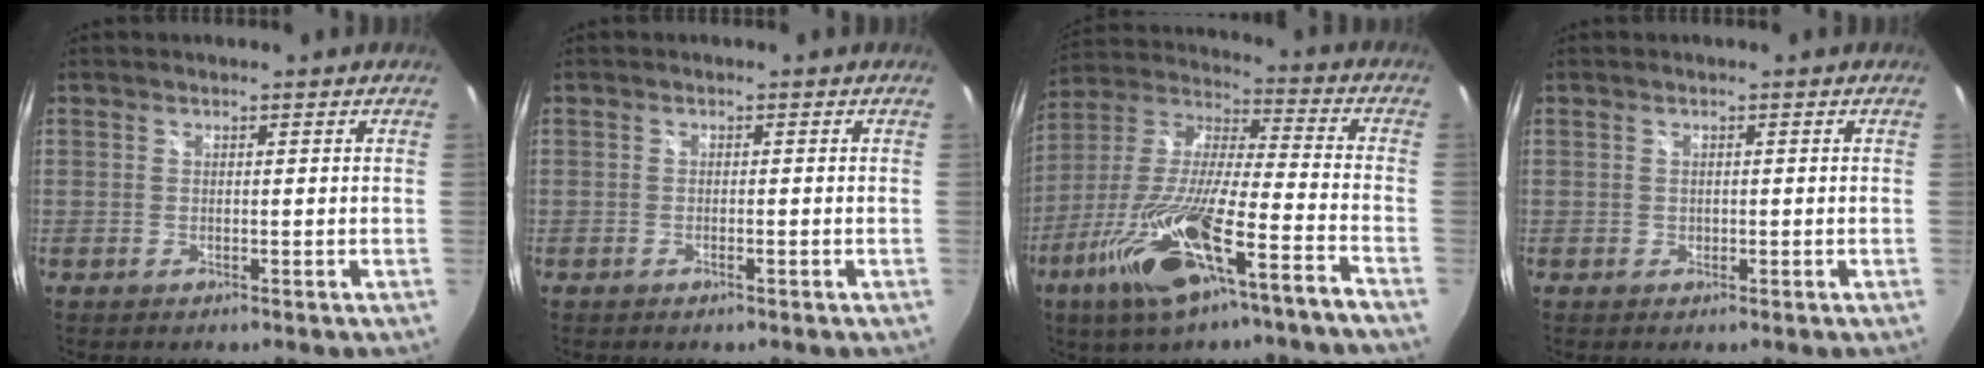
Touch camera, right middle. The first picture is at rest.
{"total": 0.7, "force": [-0.5, 0.2, 0.4], "torque": [-0.009, 0.000, -0.010]}
{"total": 20.6, "force": [-12.3, 2.3, 16.4], "torque": [-0.313, -0.037, -0.222]}
{"total": 0.6, "force": [-0.2, 0.6, 0.0], "torque": [0.002, -0.004, -0.003]}